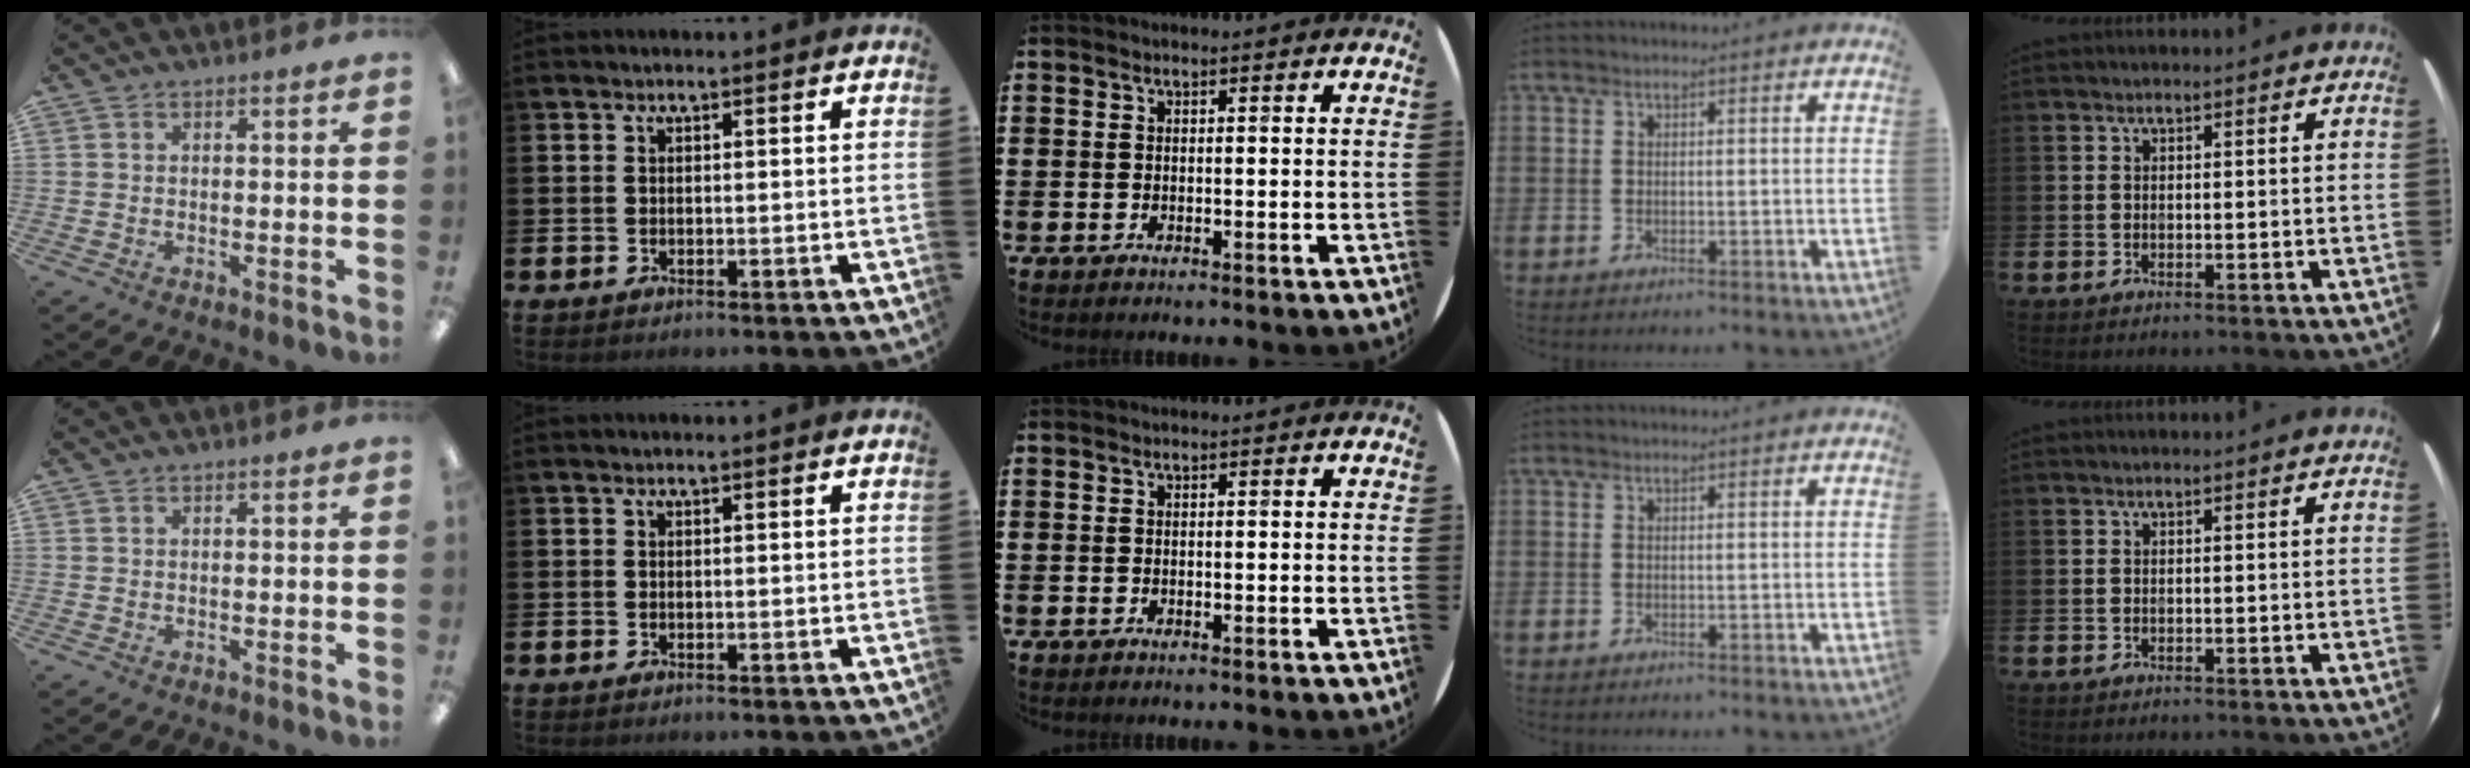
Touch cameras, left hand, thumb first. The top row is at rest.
{}